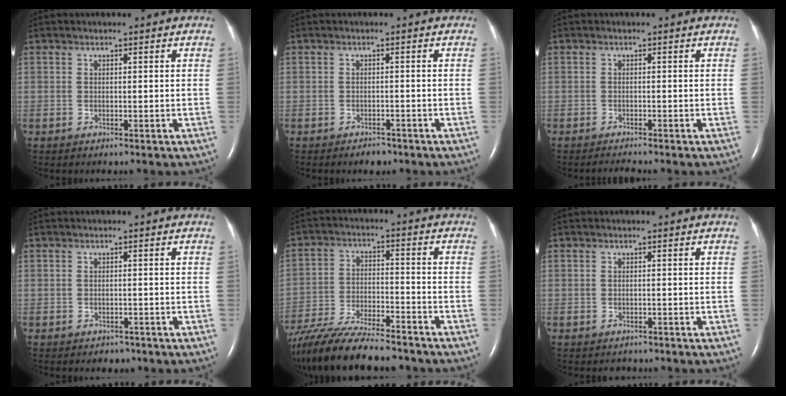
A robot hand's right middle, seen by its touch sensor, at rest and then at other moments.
{"total": 1.7, "force": [-1.4, 0.9, 0.6], "torque": [-0.014, 0.000, -0.015]}
{"total": 1.1, "force": [-1.0, -0.2, 0.1], "torque": [-0.011, -0.008, -0.015]}
{"total": 1.4, "force": [-1.1, 0.9, 0.2], "torque": [-0.008, 0.001, -0.011]}
{"total": 19.3, "force": [-16.6, 3.3, 9.4], "torque": [-0.193, -0.030, -0.275]}
{"total": 1.1, "force": [-0.9, 0.6, 0.0], "torque": [-0.005, 0.000, -0.010]}